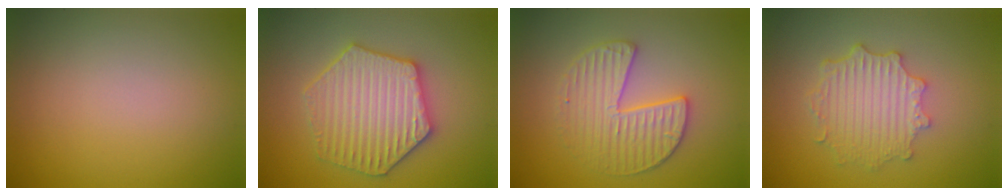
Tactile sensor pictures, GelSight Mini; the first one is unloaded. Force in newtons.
{"total": 6.2, "press": 6.1, "slide": 1.1}
{"total": 3.5, "press": 3.4, "slide": 0.4}
{"total": 4.3, "press": 3.5, "slide": 2.4}